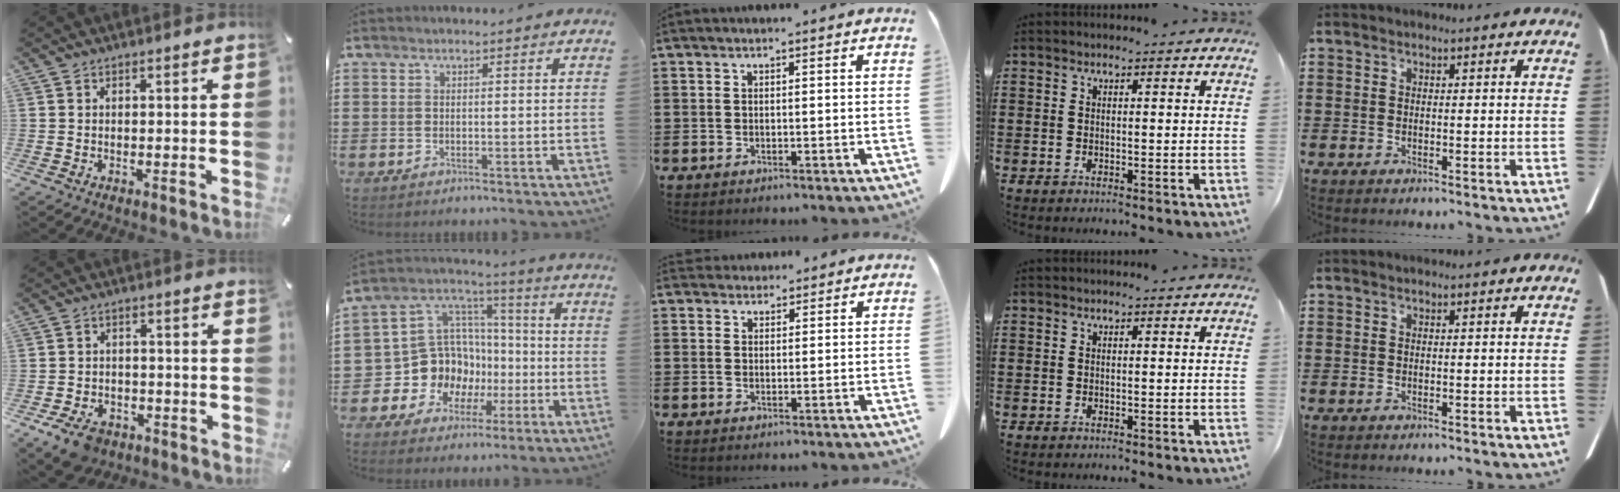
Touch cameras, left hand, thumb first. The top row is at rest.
{"thumb": {"total": 7.2, "force": [-4.5, 4.6, 3.3], "torque": [-0.070, 0.022, -0.083]}, "index": {"total": 12.1, "force": [-2.7, 11.3, 3.4], "torque": [-0.117, -0.013, -0.034]}, "middle": {"total": 2.1, "force": [2.0, 0.8, 0.0], "torque": [-0.006, 0.001, 0.039]}}